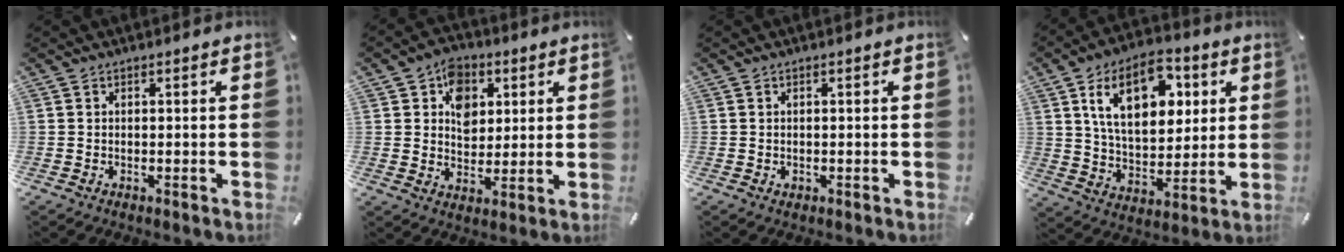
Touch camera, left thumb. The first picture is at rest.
{"total": 8.2, "force": [2.5, 6.9, 3.7], "torque": [-0.051, 0.003, 0.042]}
{"total": 0.8, "force": [-0.1, 0.7, 0.4], "torque": [-0.007, 0.004, -0.003]}
{"total": 17.7, "force": [7.4, 10.6, 12.0], "torque": [-0.201, -0.011, 0.127]}